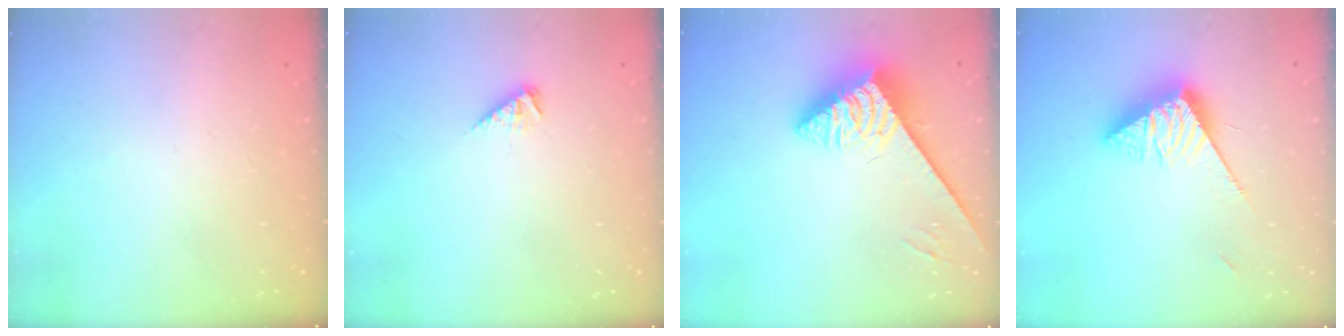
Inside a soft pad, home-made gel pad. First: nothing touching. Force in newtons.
{"total": 3.8, "press": 3.7, "slide": 0.7}
{"total": 3.8, "press": 3.8, "slide": 0.5}
{"total": 11.3, "press": 11.3, "slide": 0.3}